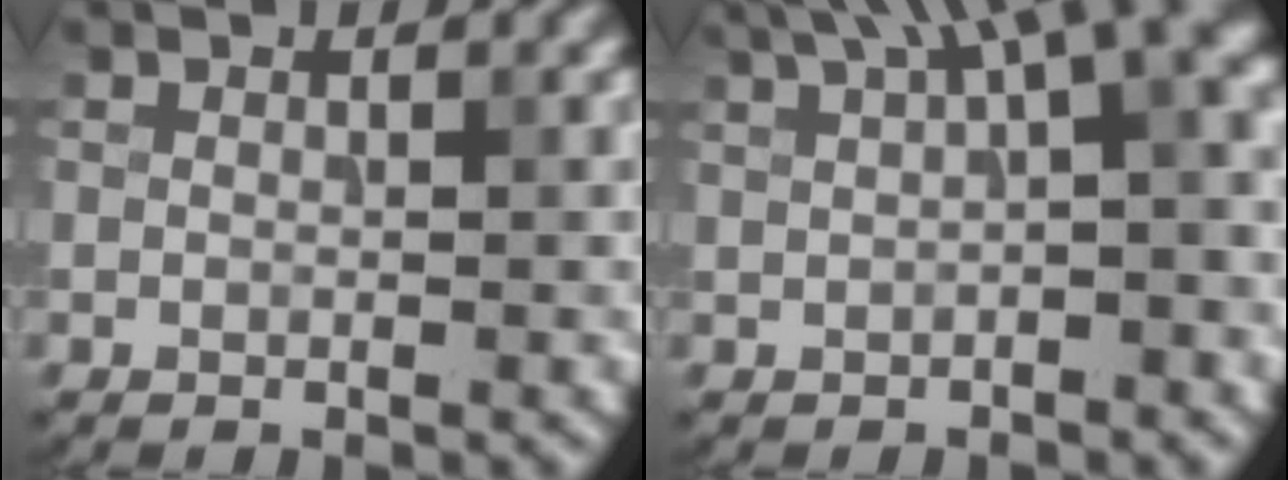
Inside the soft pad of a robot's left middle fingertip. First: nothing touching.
{"total": 9.1, "force": [3.9, 3.0, 7.6], "torque": [-0.097, 0.029, 0.063]}